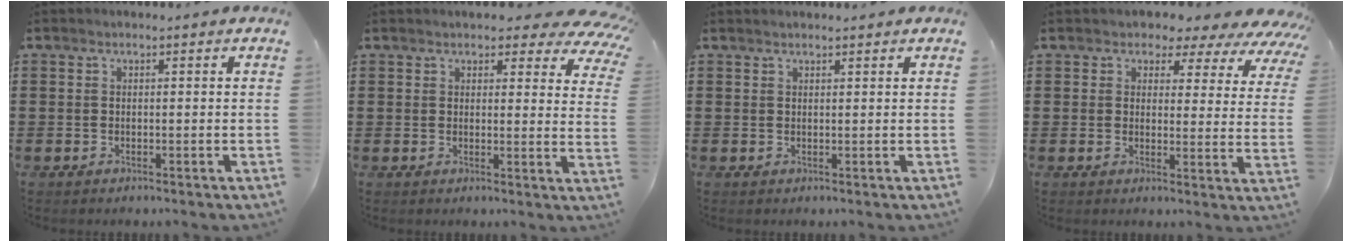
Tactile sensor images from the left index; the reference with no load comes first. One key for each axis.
{"total": 4.3, "fx": 3.6, "fy": 1.4, "fz": 1.8, "tx": -0.025, "ty": -0.017, "tz": 0.061}
{"total": 0.8, "fx": 0.7, "fy": 0.0, "fz": 0.2, "tx": -0.005, "ty": -0.001, "tz": 0.015}
{"total": 3.4, "fx": 2.6, "fy": 1.9, "fz": 1.0, "tx": -0.033, "ty": -0.016, "tz": 0.038}